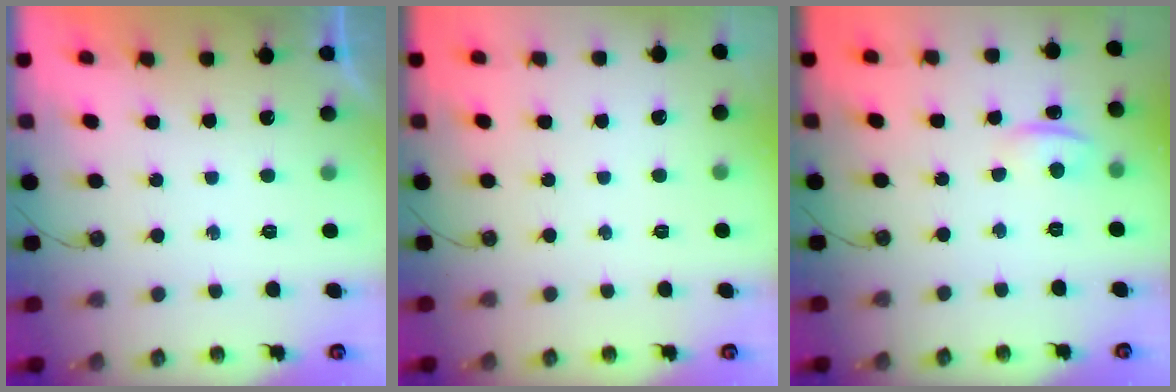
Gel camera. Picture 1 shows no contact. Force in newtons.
{"total": 0.0}
{"total": 1.6, "press": 1.2, "slide": 1.0}